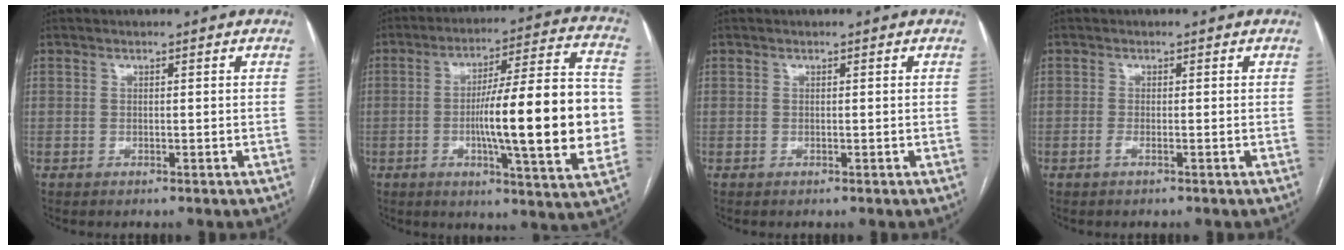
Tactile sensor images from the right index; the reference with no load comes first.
{"total": 21.3, "force": [-2.5, 1.7, 21.0], "torque": [-0.282, 0.014, -0.038]}
{"total": 0.0}
{"total": 0.7, "force": [-0.3, 0.0, 0.6], "torque": [-0.012, -0.001, -0.007]}